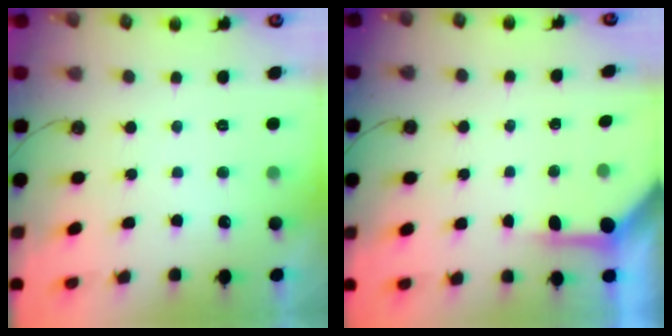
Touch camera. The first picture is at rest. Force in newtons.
{"total": 3.9, "press": 3.9, "slide": 0.4}